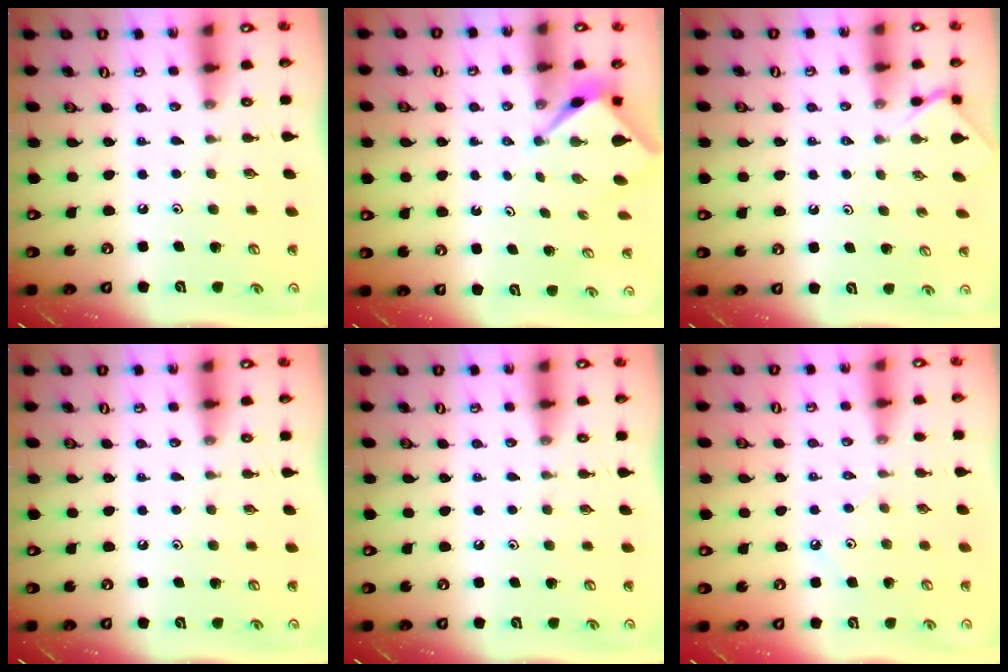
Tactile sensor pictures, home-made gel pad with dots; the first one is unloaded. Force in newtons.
{"total": 2.7, "press": 2.7, "slide": 0.0}
{"total": 2.5, "press": 2.5, "slide": 0.4}
{"total": 0.0}
{"total": 0.0}
{"total": 2.2, "press": 2.2, "slide": 0.4}